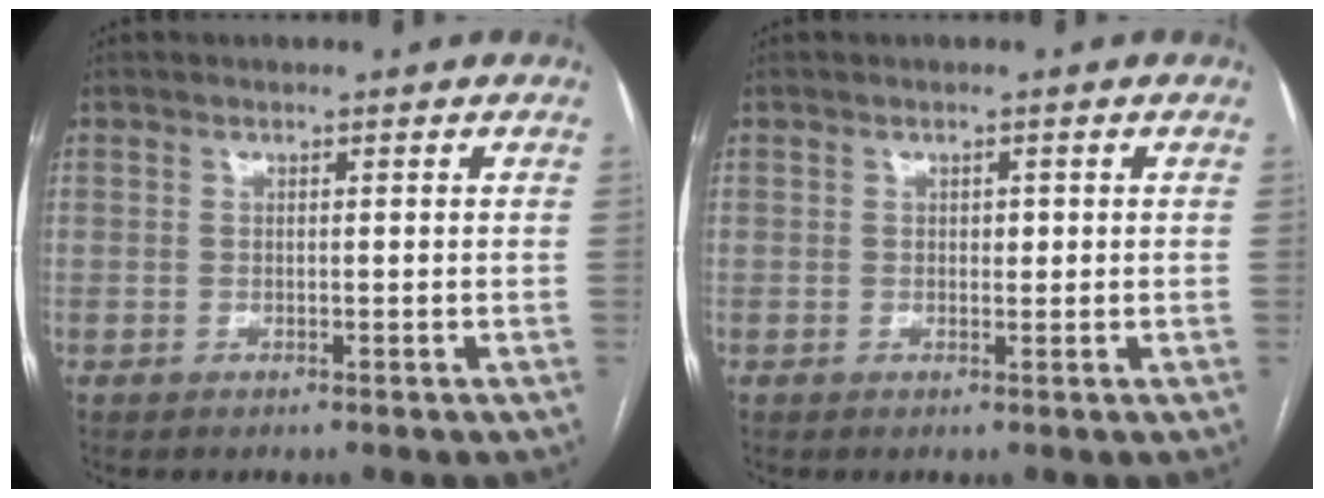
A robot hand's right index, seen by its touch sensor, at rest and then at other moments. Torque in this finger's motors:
{"motor_torque": [0.06, 0.03, -0.01, 0.01]}